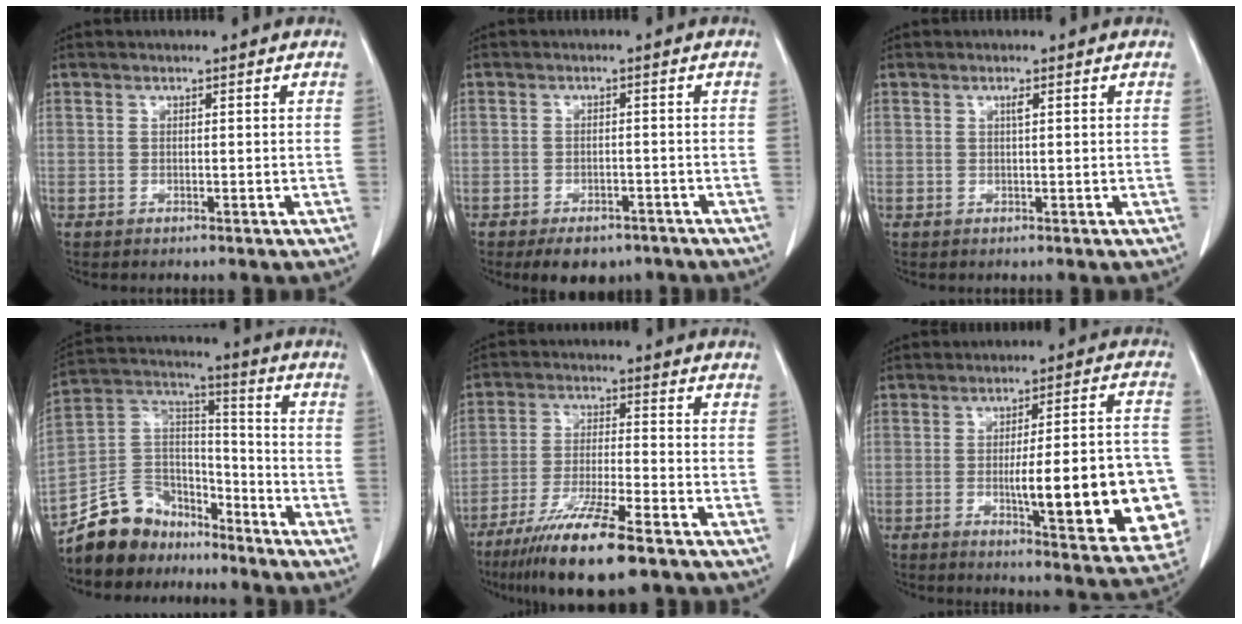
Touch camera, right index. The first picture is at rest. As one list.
[{"total": 6.0, "force": [-4.6, 3.3, 2.2], "torque": [-0.023, 0.003, -0.062]}, {"total": 0.7, "force": [0.3, 0.0, 0.7], "torque": [-0.014, 0.001, 0.006]}, {"total": 12.3, "force": [-10.1, 6.9, 1.7], "torque": [-0.040, 0.067, -0.184]}, {"total": 12.8, "force": [-8.5, 1.1, 9.5], "torque": [-0.176, -0.033, -0.150]}, {"total": 19.3, "force": [-3.8, 3.5, 18.6], "torque": [-0.168, 0.023, -0.033]}]